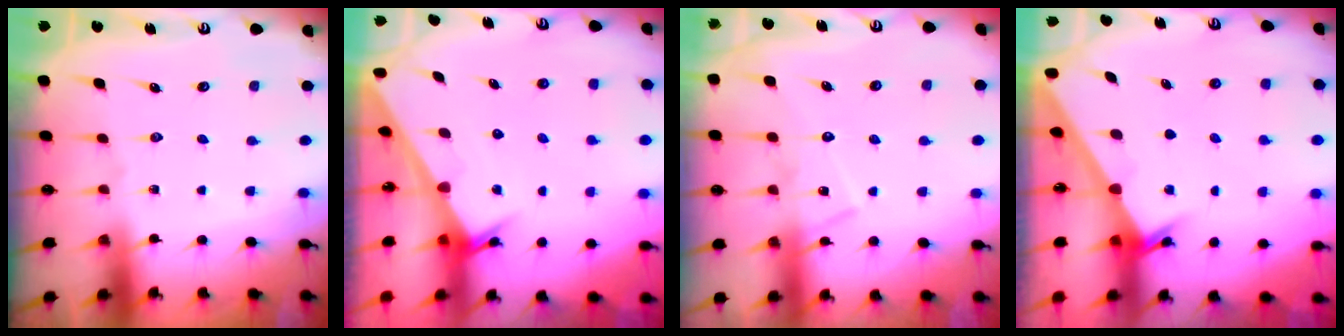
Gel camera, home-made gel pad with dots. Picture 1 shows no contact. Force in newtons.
{"total": 2.4, "press": 2.4, "slide": 0.1}
{"total": 10.7, "press": 10.7, "slide": 0.7}
{"total": 2.4, "press": 2.4, "slide": 0.3}